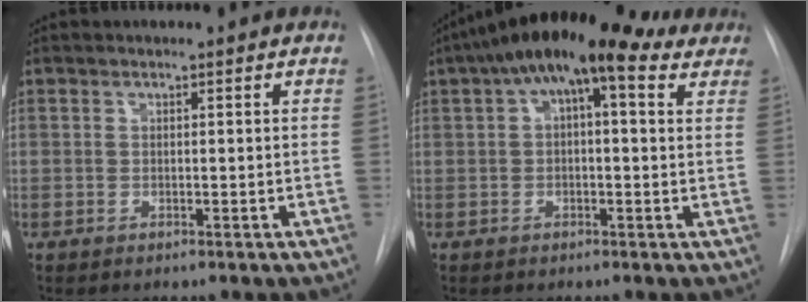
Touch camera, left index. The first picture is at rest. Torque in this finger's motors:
{"motor_torque": [0.00, -2.14, 0.15, 0.21]}